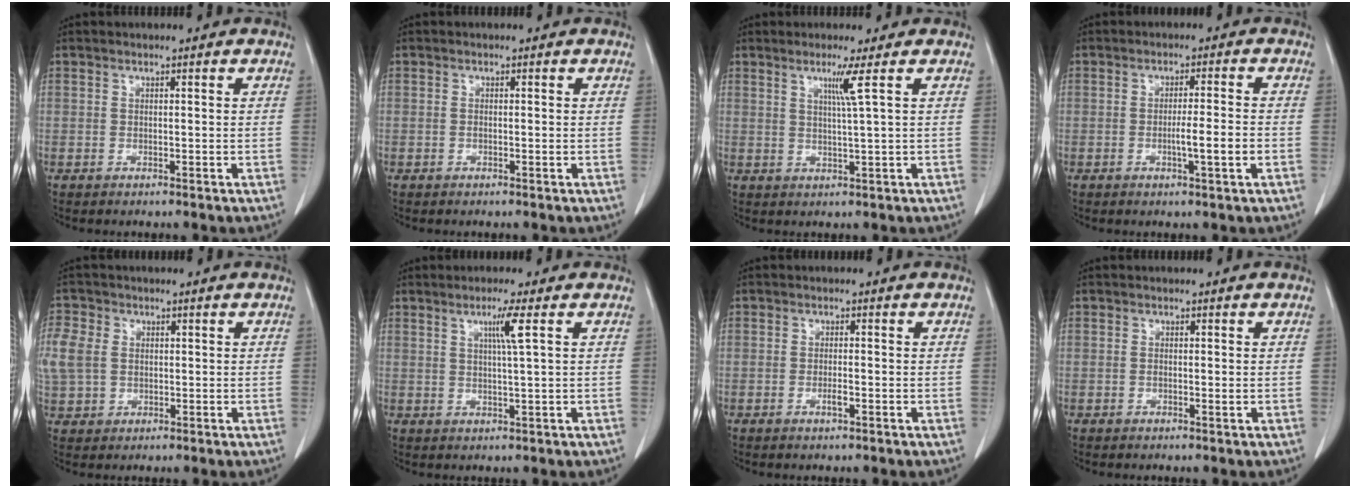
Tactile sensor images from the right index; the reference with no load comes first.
{"total": 0.6, "force": [-0.1, 0.1, 0.6], "torque": [-0.012, -0.001, 0.000]}
{"total": 3.4, "force": [1.5, -1.3, 2.7], "torque": [-0.054, -0.008, 0.032]}
{"total": 4.5, "force": [-1.2, -0.2, 4.3], "torque": [-0.068, -0.005, -0.019]}
{"total": 8.4, "force": [1.2, 6.8, 4.8], "torque": [-0.147, 0.012, 0.027]}
{"total": 3.7, "force": [1.4, -0.8, 3.3], "torque": [-0.062, -0.004, 0.026]}
{"total": 1.5, "force": [-0.6, 0.2, 1.3], "torque": [-0.026, -0.001, -0.011]}
{"total": 0.9, "force": [-0.1, 0.2, 0.9], "torque": [-0.016, -0.001, -0.001]}